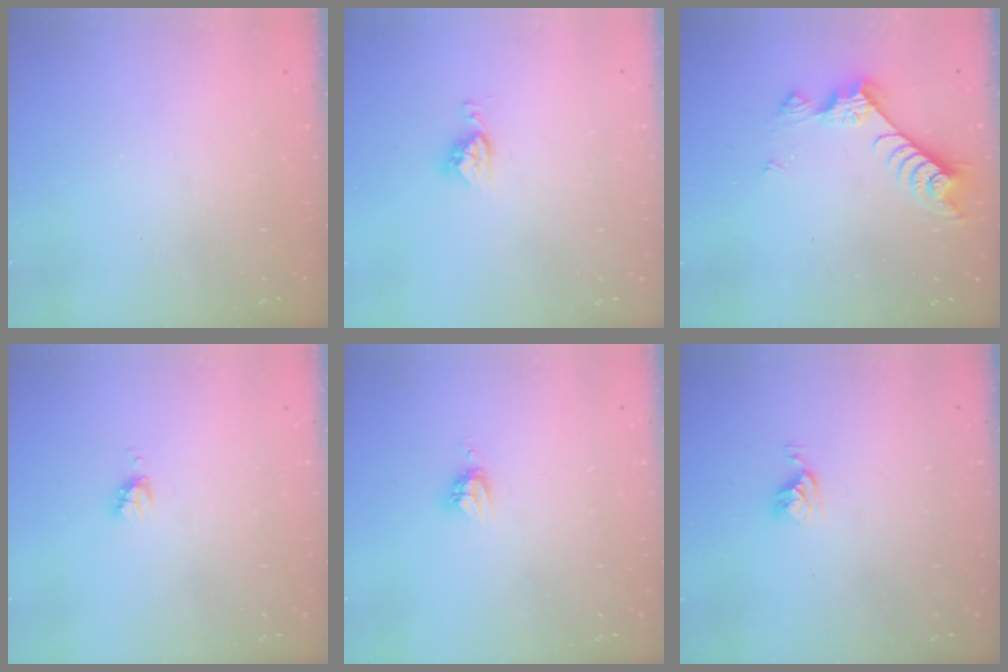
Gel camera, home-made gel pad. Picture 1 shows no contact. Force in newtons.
{"total": 5.3, "press": 5.3, "slide": 0.1}
{"total": 8.4, "press": 8.3, "slide": 0.8}
{"total": 3.7, "press": 3.7, "slide": 0.4}
{"total": 3.8, "press": 3.8, "slide": 0.4}
{"total": 5.2, "press": 5.2, "slide": 0.6}